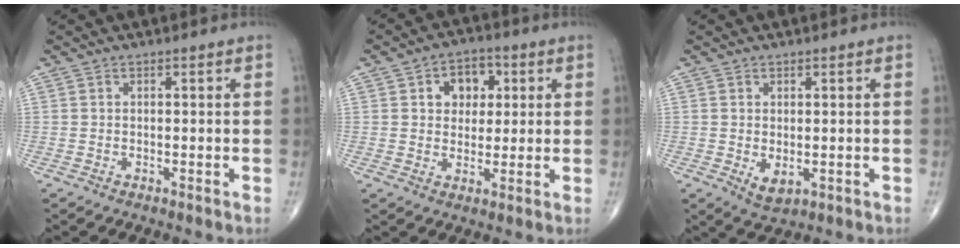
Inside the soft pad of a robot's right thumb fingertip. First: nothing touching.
{"total": 7.3, "force": [2.1, 5.5, 4.3], "torque": [-0.024, 0.000, 0.027]}
{"total": 3.3, "force": [-0.5, 1.9, 2.7], "torque": [-0.038, -0.007, 0.003]}